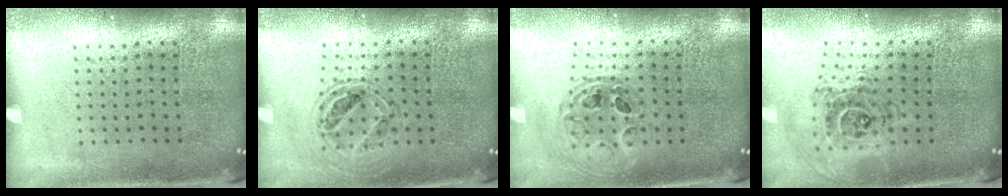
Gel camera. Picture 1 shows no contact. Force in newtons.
{"total": 0.8, "press": 0.8, "slide": 0.2}
{"total": 0.7, "press": 0.7, "slide": 0.1}
{"total": 1.2, "press": 1.1, "slide": 0.5}